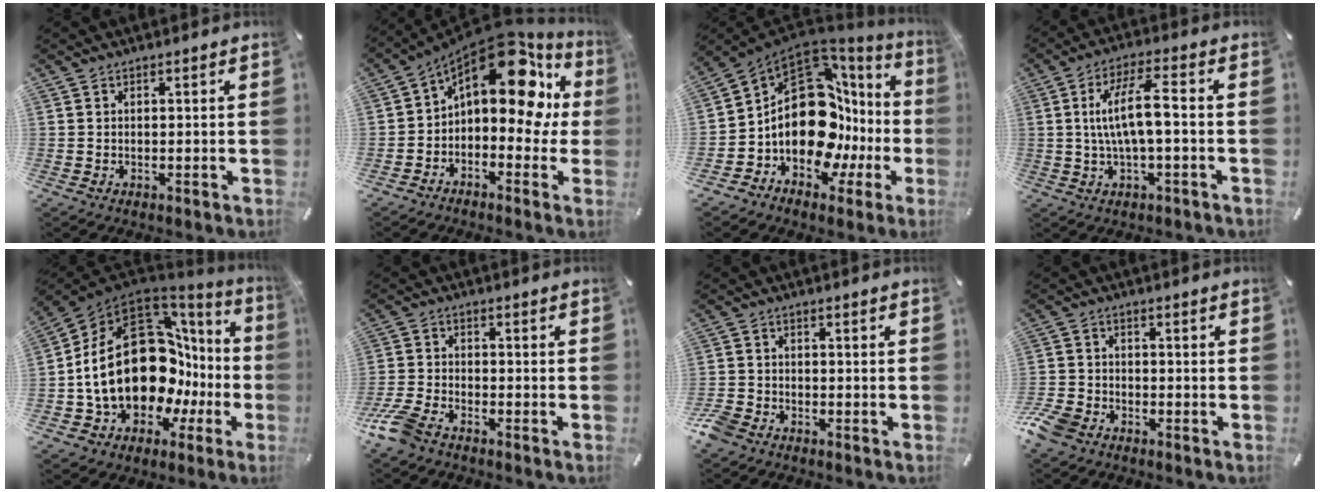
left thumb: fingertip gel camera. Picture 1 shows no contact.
{"total": 16.4, "force": [7.0, 8.4, 12.2], "torque": [-0.178, -0.058, 0.108]}
{"total": 19.7, "force": [-0.2, 13.2, 14.7], "torque": [-0.253, -0.048, 0.006]}
{"total": 10.2, "force": [0.0, 2.8, 9.8], "torque": [-0.189, 0.008, -0.003]}
{"total": 25.8, "force": [0.9, 16.9, 19.5], "torque": [-0.365, -0.034, 0.041]}
{"total": 7.7, "force": [-5.5, 3.4, 4.0], "torque": [-0.108, 0.010, -0.112]}
{"total": 4.4, "force": [-3.1, 2.7, 1.5], "torque": [-0.046, 0.011, -0.064]}
{"total": 6.9, "force": [-4.5, 4.2, 3.0], "torque": [-0.079, 0.016, -0.090]}